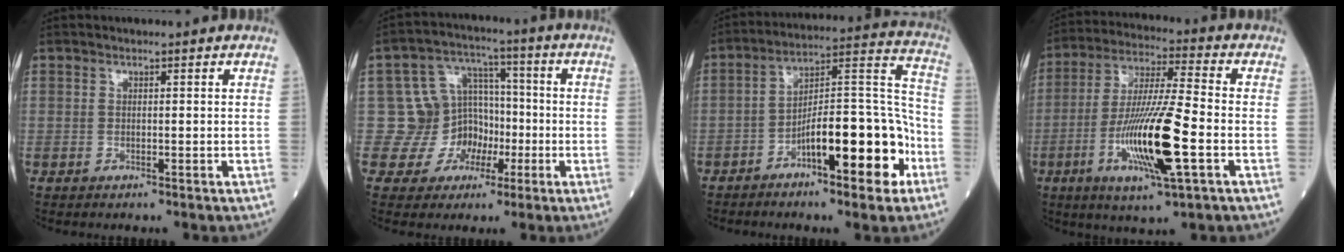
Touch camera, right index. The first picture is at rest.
{"total": 8.6, "force": [-2.0, 8.2, 1.4], "torque": [-0.007, 0.034, -0.026]}
{"total": 15.5, "force": [-7.0, 3.6, 13.3], "torque": [-0.205, 0.031, -0.104]}
{"total": 15.2, "force": [-4.5, 1.0, 14.5], "torque": [-0.283, -0.013, -0.081]}